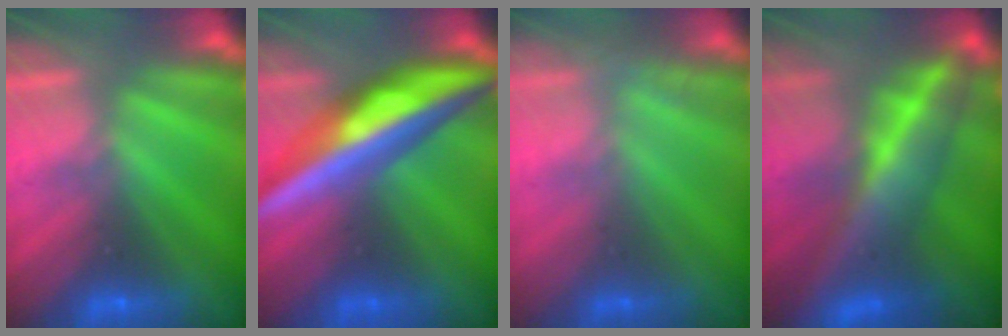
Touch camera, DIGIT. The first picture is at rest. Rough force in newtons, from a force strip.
{"total": 7.0}
{"total": 2.7}
{"total": 9.1}